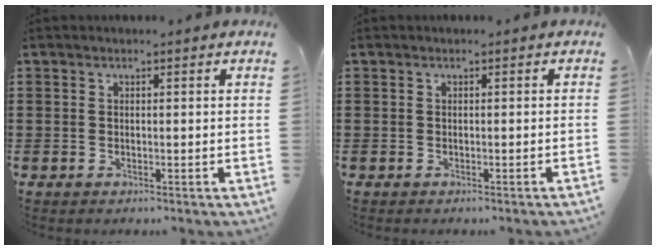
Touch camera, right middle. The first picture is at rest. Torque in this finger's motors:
{"motor_torque": [0.07, -0.07, 0.01, 0.00]}